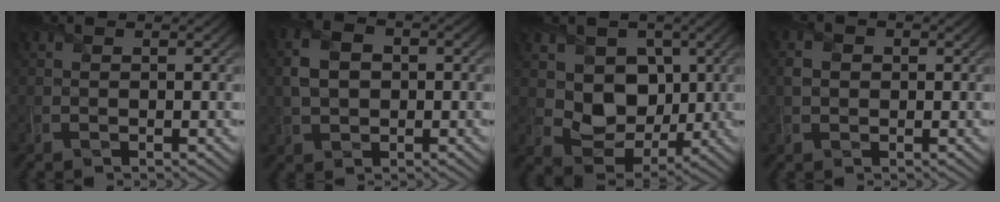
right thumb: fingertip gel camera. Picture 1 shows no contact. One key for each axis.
{"total": 5.1, "fx": 0.1, "fy": 3.3, "fz": 3.8, "tx": -0.083, "ty": 0.006, "tz": -0.002}
{"total": 6.9, "fx": 1.3, "fy": 5.6, "fz": 3.8, "tx": -0.092, "ty": -0.018, "tz": 0.019}
{"total": 1.7, "fx": -0.1, "fy": 1.4, "fz": 1.1, "tx": -0.028, "ty": 0.000, "tz": -0.005}